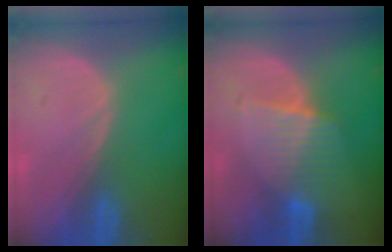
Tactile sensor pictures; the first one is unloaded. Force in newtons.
{"total": 6.8, "press": 6.0, "slide": 3.3}